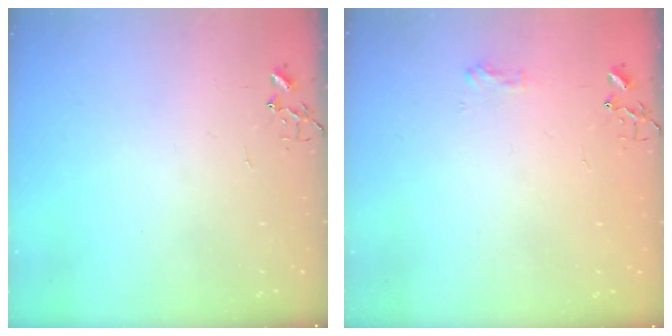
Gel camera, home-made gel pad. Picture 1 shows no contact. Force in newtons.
{"total": 6.4, "press": 6.4, "slide": 0.1}